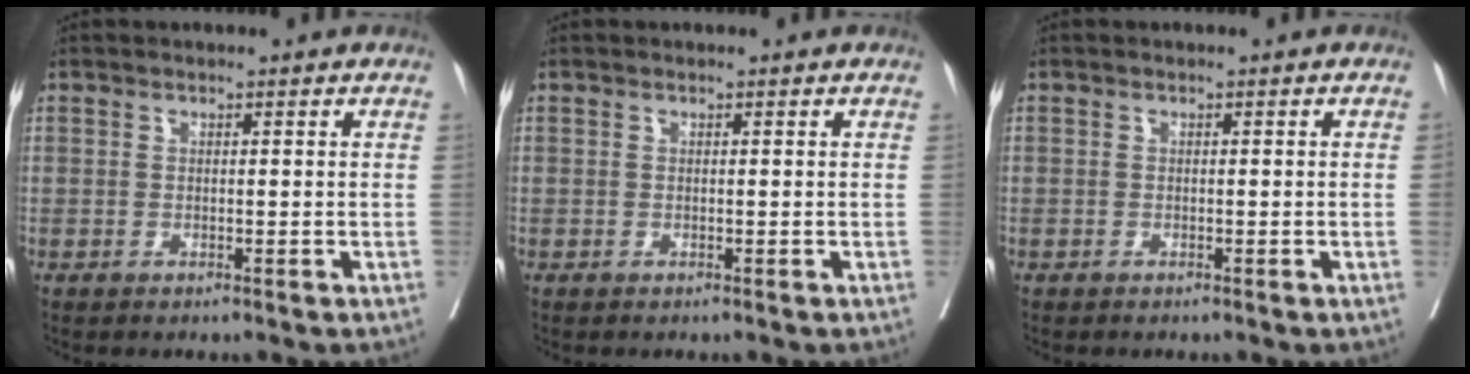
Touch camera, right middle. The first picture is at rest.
{"total": 0.0}
{"total": 0.0}